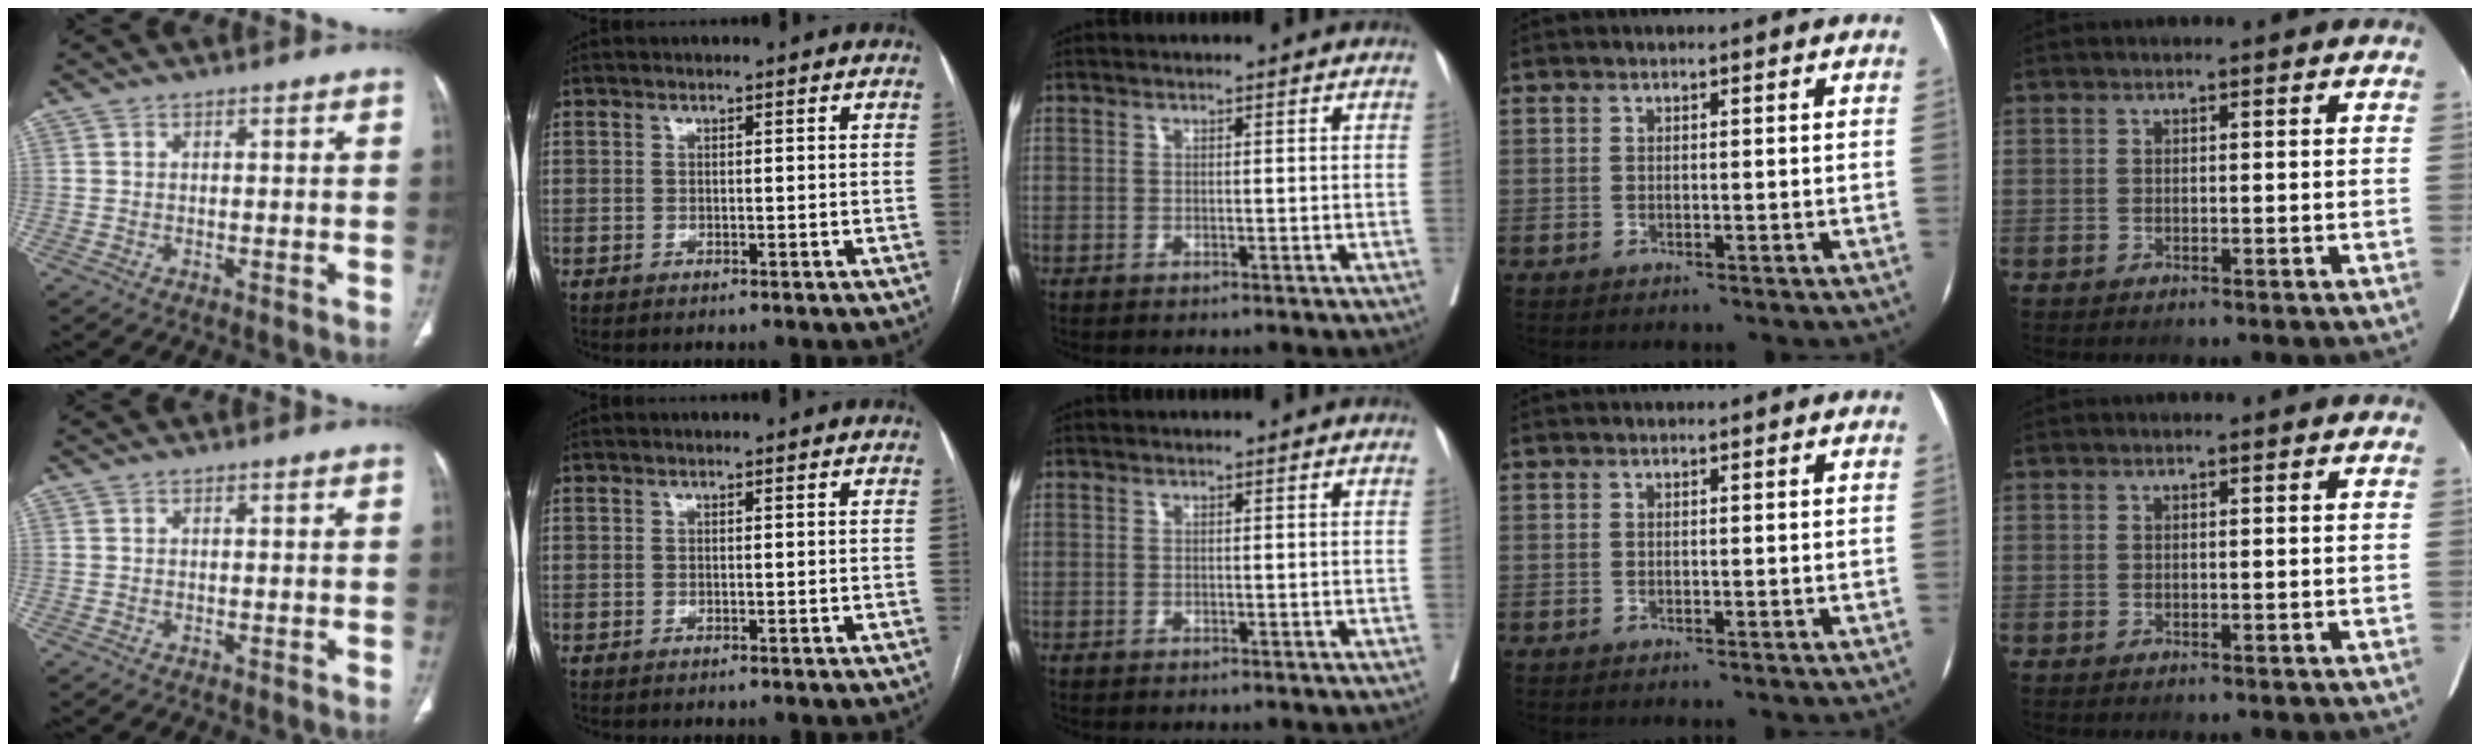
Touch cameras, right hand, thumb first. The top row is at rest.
{}